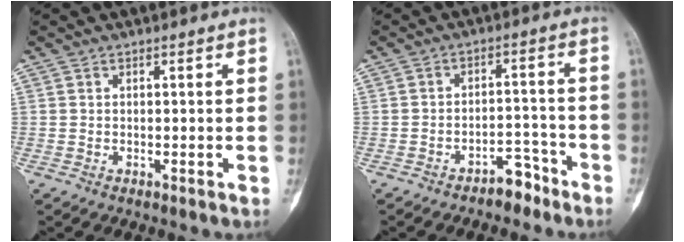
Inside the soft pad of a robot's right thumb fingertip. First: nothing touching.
{"total": 5.1, "force": [-3.8, 2.6, 2.1], "torque": [-0.013, 0.045, -0.055]}